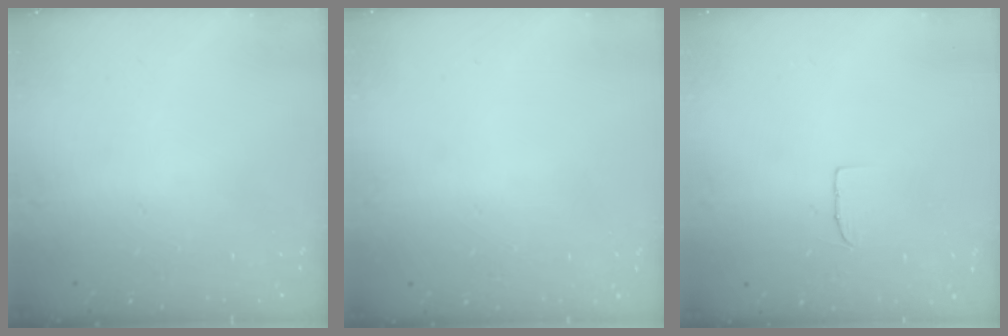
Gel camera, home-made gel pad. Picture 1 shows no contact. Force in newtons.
{"total": 0.0}
{"total": 4.4, "press": 4.3, "slide": 0.4}